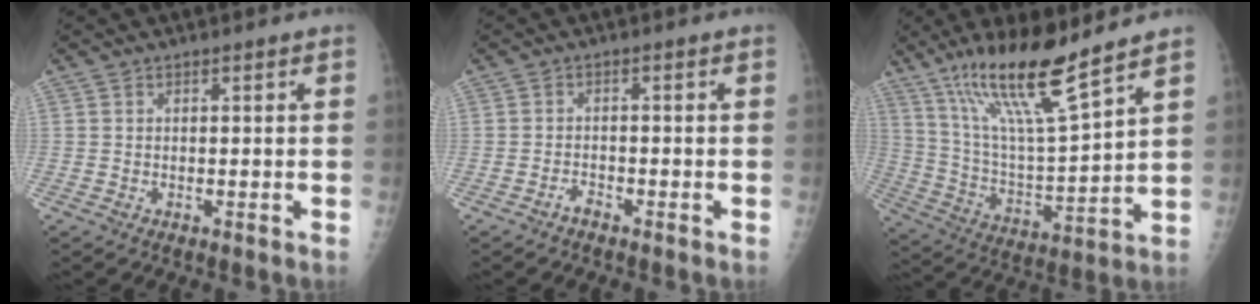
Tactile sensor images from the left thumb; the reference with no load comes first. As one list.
[{"total": 1.6, "force": [-1.4, 0.6, 0.5], "torque": [-0.010, 0.006, -0.028]}, {"total": 17.5, "force": [12.3, 2.2, 12.3], "torque": [-0.210, -0.066, 0.233]}]